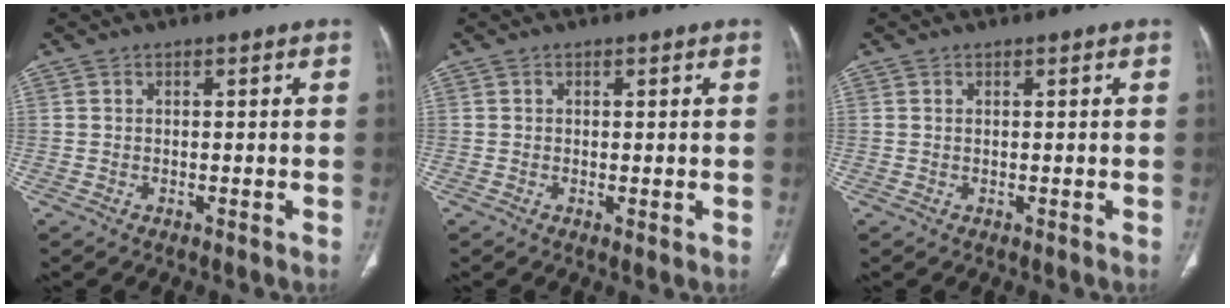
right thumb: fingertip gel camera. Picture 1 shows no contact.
{"total": 0.6, "force": [0.0, 0.3, 0.6], "torque": [-0.015, -0.004, 0.000]}
{"total": 0.0}